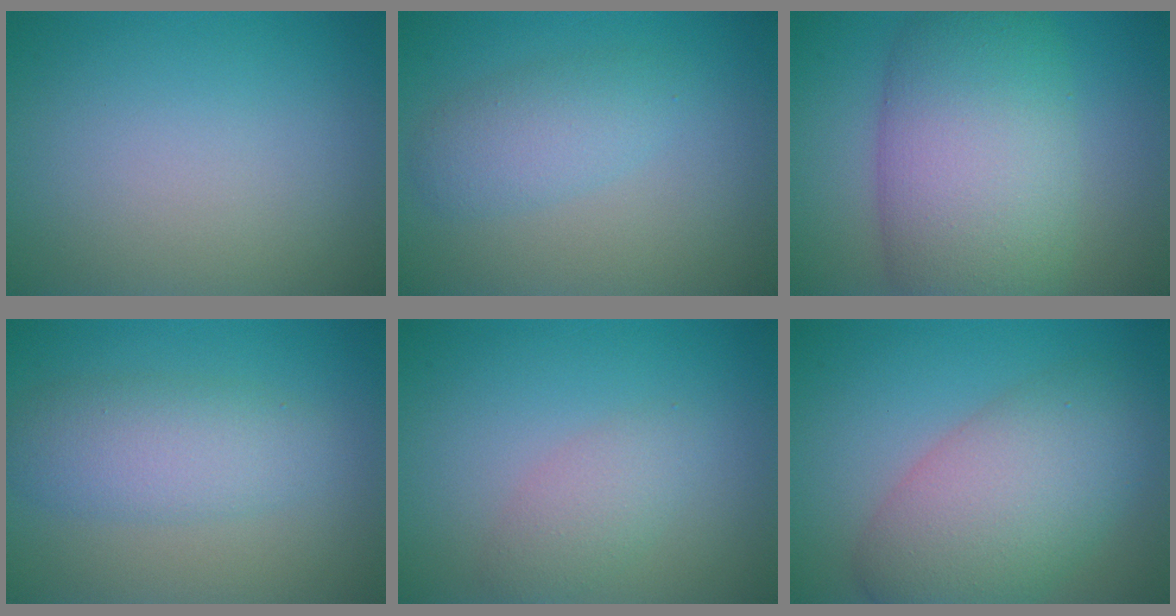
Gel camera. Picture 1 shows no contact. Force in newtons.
{"total": 2.8, "press": 2.8, "slide": 0.1}
{"total": 11.2, "press": 11.2, "slide": 0.6}
{"total": 4.2, "press": 4.2, "slide": 0.0}
{"total": 2.2, "press": 2.2, "slide": 0.1}
{"total": 7.9, "press": 7.9, "slide": 0.4}